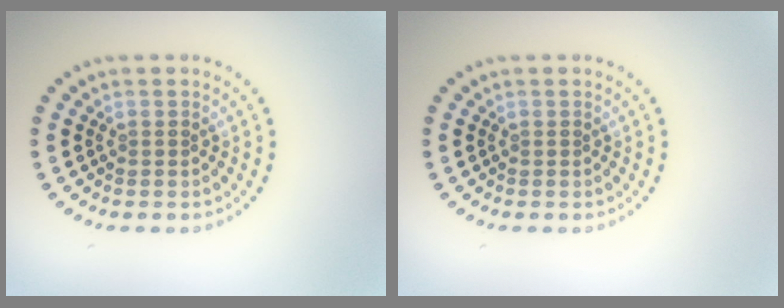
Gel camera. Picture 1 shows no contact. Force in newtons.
{"total": 0.0}